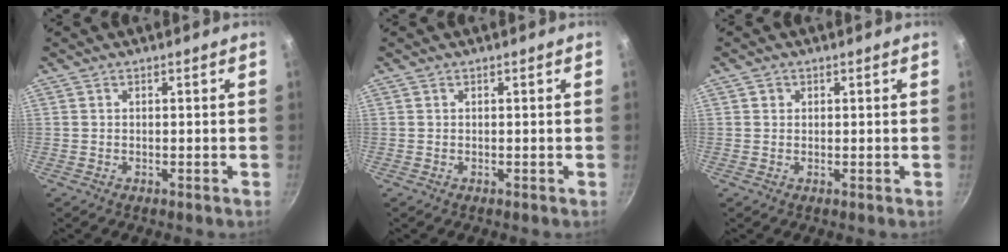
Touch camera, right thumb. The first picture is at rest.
{"total": 0.0}
{"total": 0.9, "force": [0.4, 0.8, 0.2], "torque": [0.000, 0.000, 0.002]}